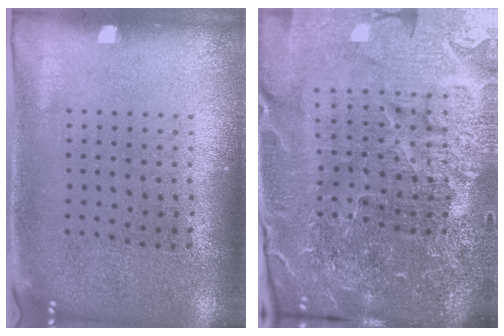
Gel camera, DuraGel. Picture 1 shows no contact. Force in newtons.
{"total": 6.7, "press": 5.8, "slide": 3.2}